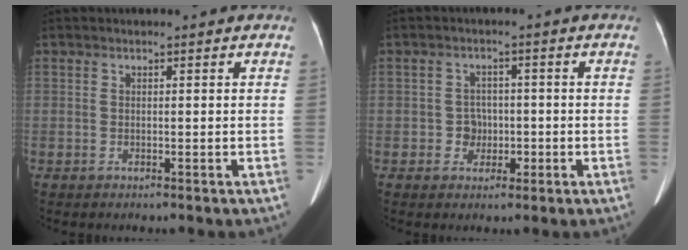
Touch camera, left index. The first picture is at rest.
{"total": 2.9, "force": [-0.6, 2.7, 0.8], "torque": [-0.010, 0.008, -0.005]}